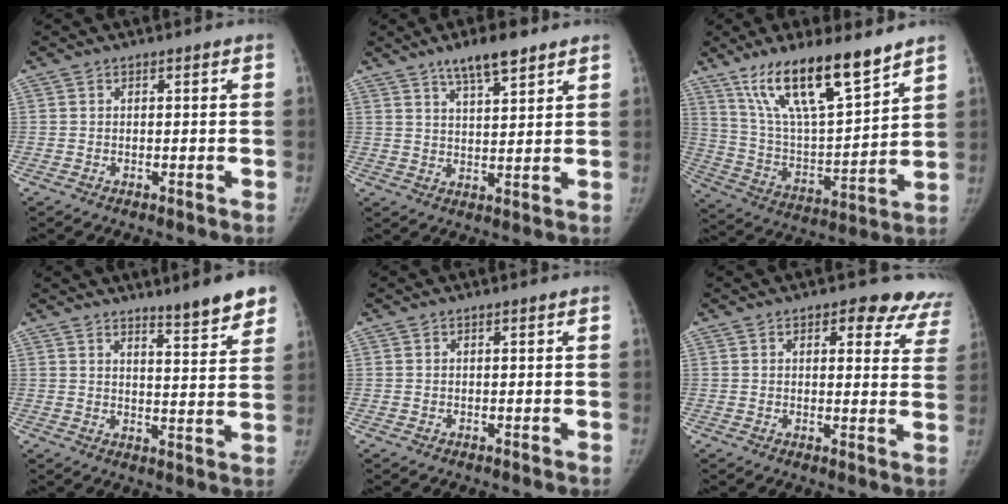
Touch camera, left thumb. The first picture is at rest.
{"total": 7.8, "force": [5.6, 2.0, 5.1], "torque": [-0.076, -0.028, 0.096]}
{"total": 19.4, "force": [13.4, 4.8, 13.1], "torque": [-0.206, -0.064, 0.251]}
{"total": 8.8, "force": [6.7, 1.2, 5.5], "torque": [-0.059, -0.047, 0.097]}
{"total": 0.0}
{"total": 11.6, "force": [7.9, 5.4, 6.5], "torque": [-0.022, -0.028, 0.073]}